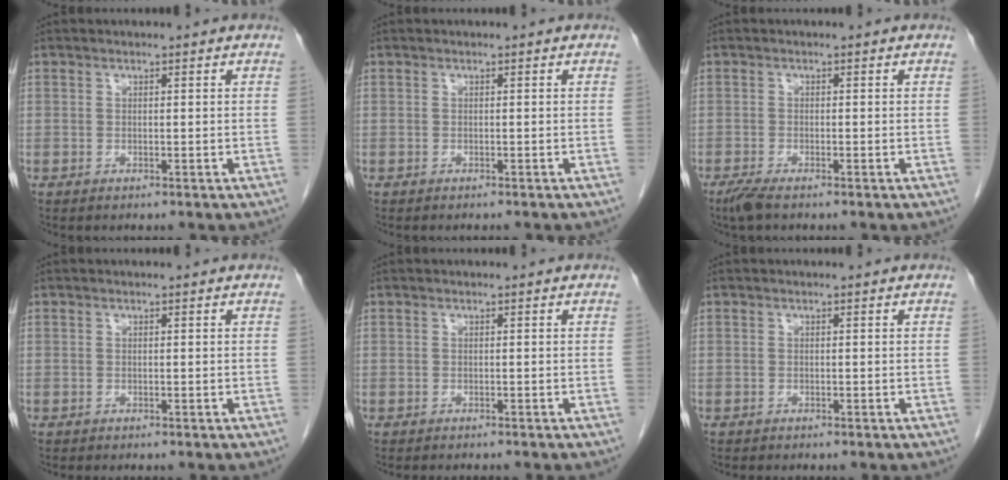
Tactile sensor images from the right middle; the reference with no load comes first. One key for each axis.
{"total": 1.9, "fx": -1.7, "fy": 0.3, "fz": 0.8, "tx": -0.012, "ty": -0.002, "tz": -0.019}
{"total": 2.4, "fx": -1.8, "fy": 0.3, "fz": 1.5, "tx": -0.038, "ty": -0.008, "tz": -0.037}
{"total": 0.0}
{"total": 2.5, "fx": -2.3, "fy": 0.4, "fz": 1.0, "tx": -0.014, "ty": -0.003, "tz": -0.026}
{"total": 0.0}